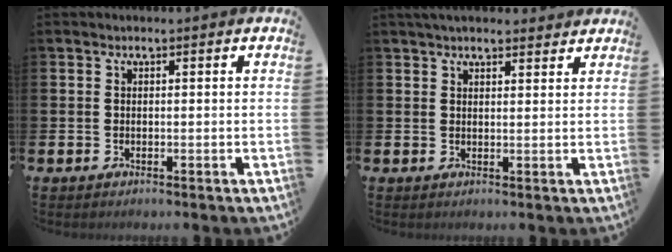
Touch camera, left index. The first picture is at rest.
{"total": 2.9, "force": [2.7, 0.6, 0.6], "torque": [-0.014, -0.009, 0.049]}